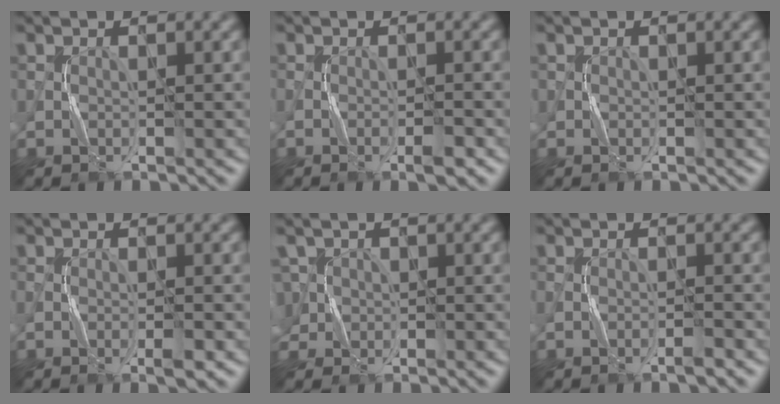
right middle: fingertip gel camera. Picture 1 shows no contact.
{"total": 1.7, "force": [-0.9, 0.3, 1.4], "torque": [-0.023, 0.001, -0.016]}
{"total": 0.5, "force": [0.0, 0.5, -0.1], "torque": [0.007, -0.001, -0.003]}
{"total": 1.4, "force": [-0.5, 0.3, 1.3], "torque": [-0.024, -0.002, -0.010]}
{"total": 3.0, "force": [0.3, 2.8, 1.0], "torque": [-0.027, 0.012, 0.006]}
{"total": 1.0, "force": [-0.7, 0.1, 0.7], "torque": [-0.012, 0.001, -0.014]}